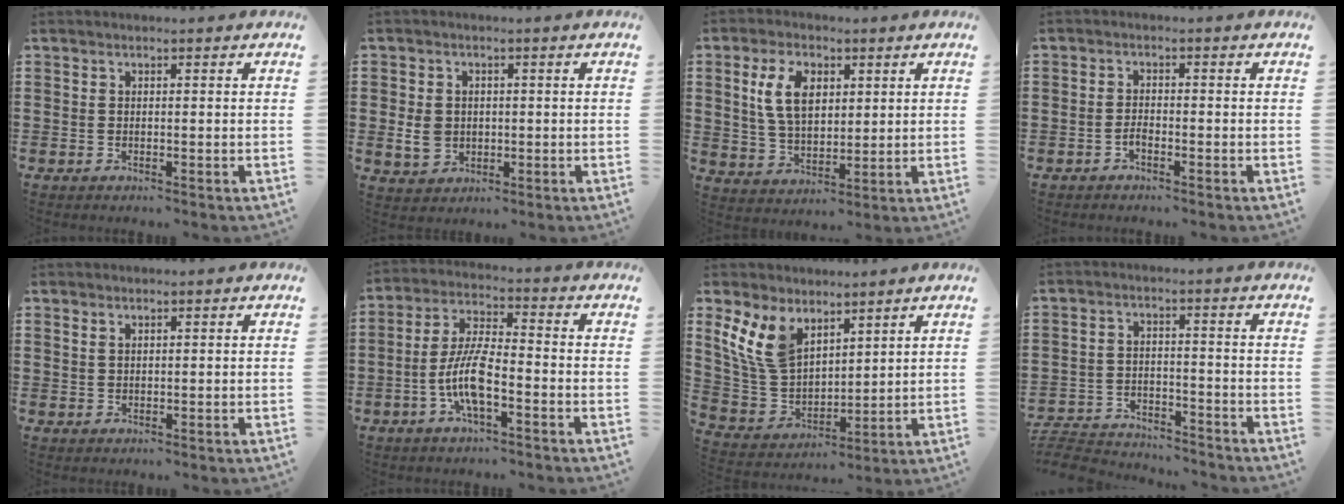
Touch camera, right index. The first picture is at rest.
{"total": 4.4, "force": [-0.4, 3.7, 2.4], "torque": [-0.059, 0.006, -0.009]}
{"total": 8.0, "force": [2.3, 4.8, 6.1], "torque": [-0.146, 0.009, 0.037]}
{"total": 1.3, "force": [-1.0, 0.5, 0.8], "torque": [-0.017, -0.003, -0.018]}
{"total": 0.8, "force": [0.6, 0.3, 0.3], "torque": [-0.008, 0.001, 0.013]}
{"total": 8.3, "force": [-2.9, 2.4, 7.3], "torque": [-0.177, -0.014, -0.064]}
{"total": 9.7, "force": [5.7, 5.8, 5.2], "torque": [-0.156, -0.016, 0.105]}
{"total": 4.3, "force": [-4.2, 0.7, 0.2], "torque": [-0.022, 0.000, -0.093]}